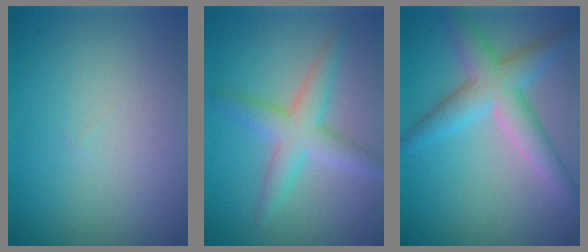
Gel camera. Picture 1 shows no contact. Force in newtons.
{"total": 3.9, "press": 3.9, "slide": 0.1}
{"total": 5.1, "press": 5.1, "slide": 0.2}